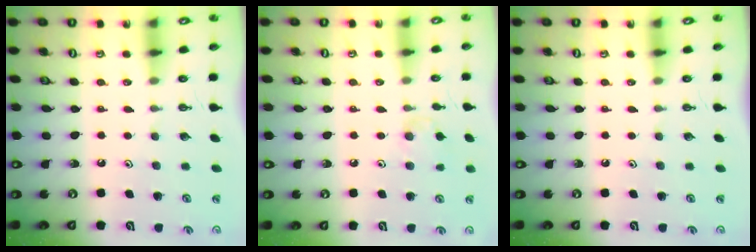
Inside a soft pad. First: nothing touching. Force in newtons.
{"total": 7.1, "press": 7.0, "slide": 0.8}
{"total": 0.0}